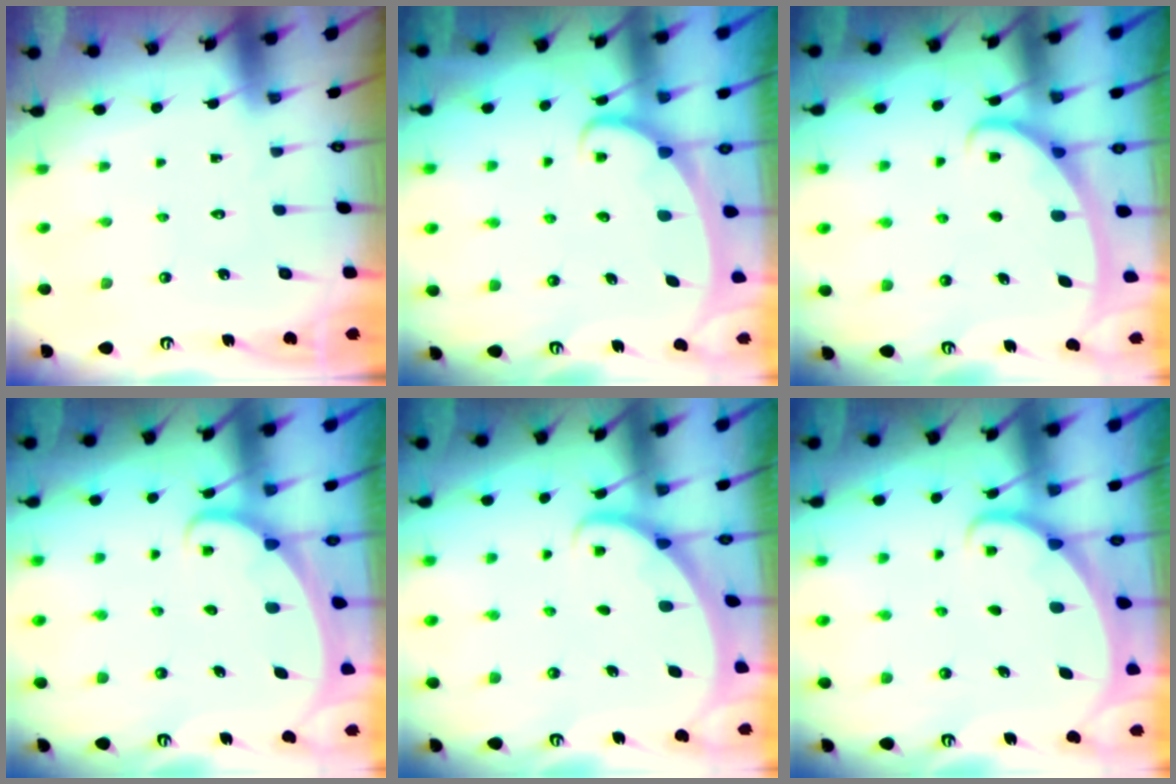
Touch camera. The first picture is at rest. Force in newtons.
{"total": 2.6, "press": 2.6, "slide": 0.3}
{"total": 2.8, "press": 2.8, "slide": 0.5}
{"total": 1.7, "press": 1.7, "slide": 0.1}
{"total": 2.1, "press": 2.1, "slide": 0.1}
{"total": 1.6, "press": 1.6, "slide": 0.1}